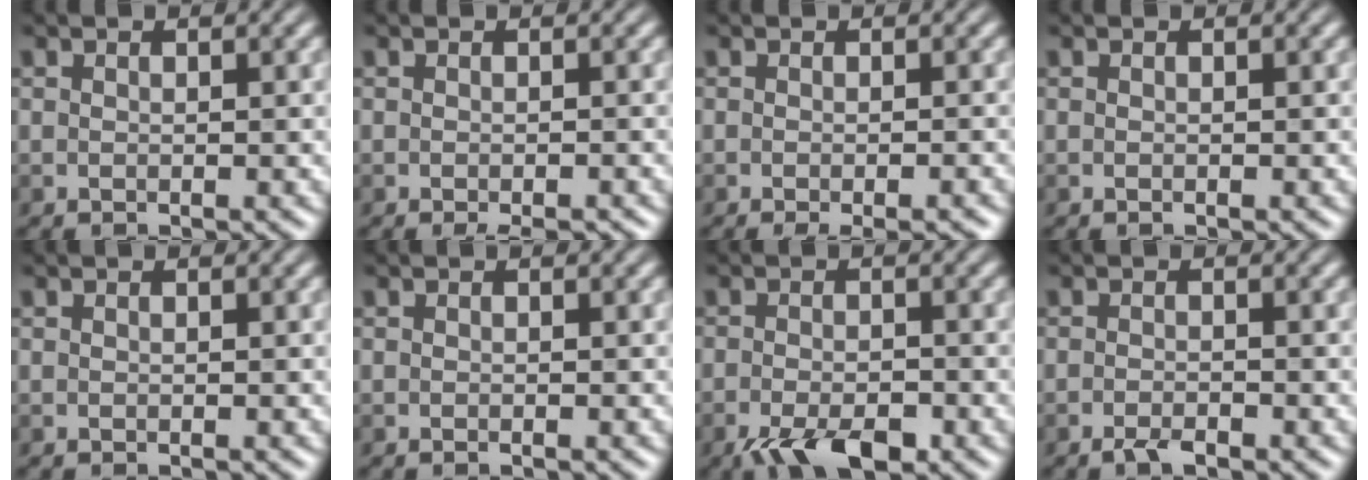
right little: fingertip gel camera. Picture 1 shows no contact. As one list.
[{"total": 2.0, "force": [-1.3, 0.5, 1.4], "torque": [-0.017, -0.003, -0.017]}, {"total": 4.0, "force": [-2.4, 0.9, 3.0], "torque": [-0.031, -0.005, -0.029]}, {"total": 0.0}, {"total": 0.0}, {"total": 0.0}, {"total": 4.8, "force": [-2.7, 1.9, 3.4], "torque": [-0.061, -0.007, -0.046]}, {"total": 1.4, "force": [-1.0, 0.4, 0.9], "torque": [-0.020, -0.002, -0.019]}]